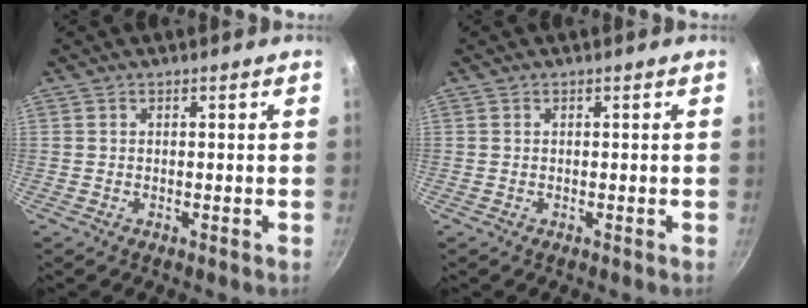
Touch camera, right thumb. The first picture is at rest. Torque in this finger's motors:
{"motor_torque": [-0.01, 0.01, -0.01, 0.01, 0.10]}